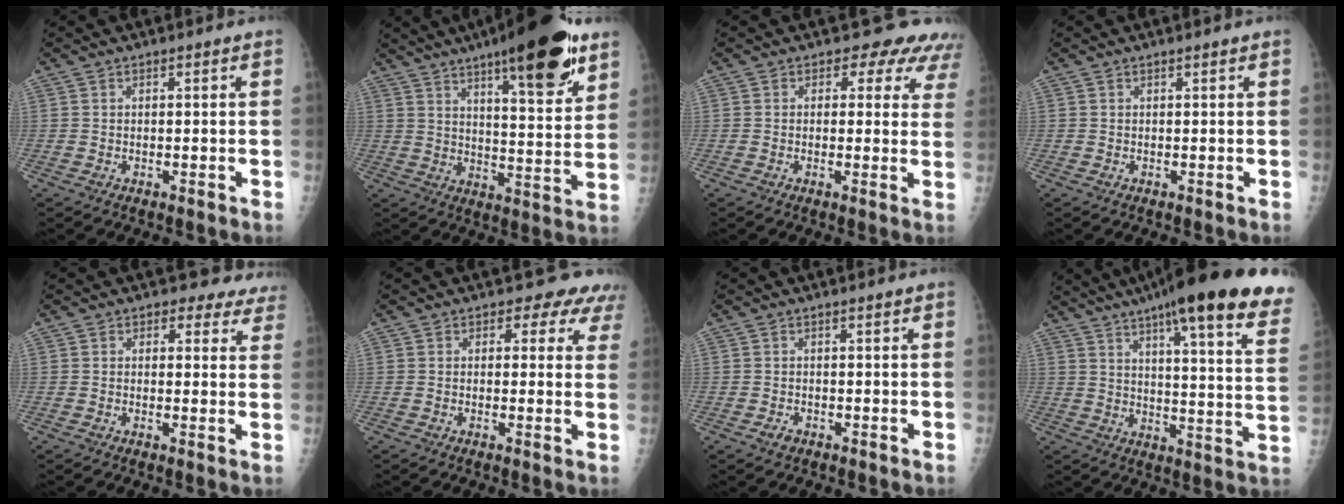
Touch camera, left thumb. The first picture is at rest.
{"total": 20.2, "force": [12.3, 5.0, 15.2], "torque": [-0.200, -0.057, 0.182]}
{"total": 8.2, "force": [6.4, 4.8, 1.6], "torque": [0.035, -0.022, 0.046]}
{"total": 0.0}
{"total": 6.8, "force": [5.6, 3.6, 0.8], "torque": [0.036, -0.021, 0.042]}
{"total": 6.1, "force": [4.7, 3.7, 1.1], "torque": [0.029, -0.017, 0.032]}
{"total": 1.1, "force": [-0.4, 0.7, 0.8], "torque": [-0.011, 0.003, -0.004]}
{"total": 28.3, "force": [18.7, 4.7, 20.7], "torque": [-0.260, -0.041, 0.244]}